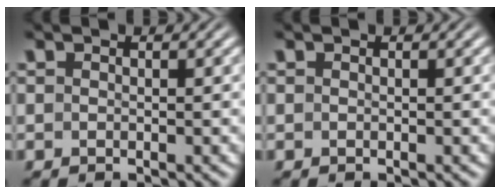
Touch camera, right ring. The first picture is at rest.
{"total": 0.0}